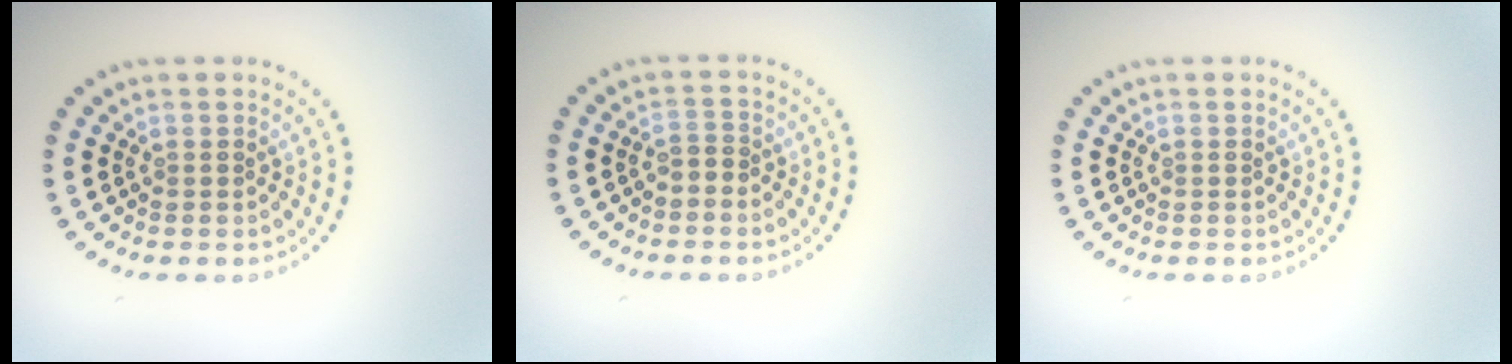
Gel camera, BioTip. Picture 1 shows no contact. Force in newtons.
{"total": 1.2, "press": 1.0, "slide": 0.7}
{"total": 0.0}